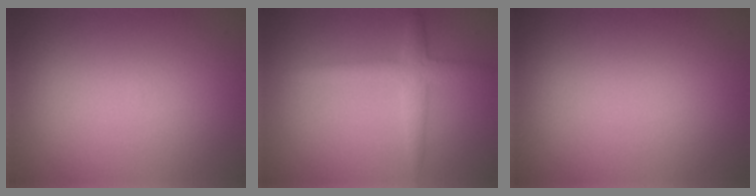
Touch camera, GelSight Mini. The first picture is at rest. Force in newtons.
{"total": 2.6, "press": 2.6, "slide": 0.1}
{"total": 0.0}